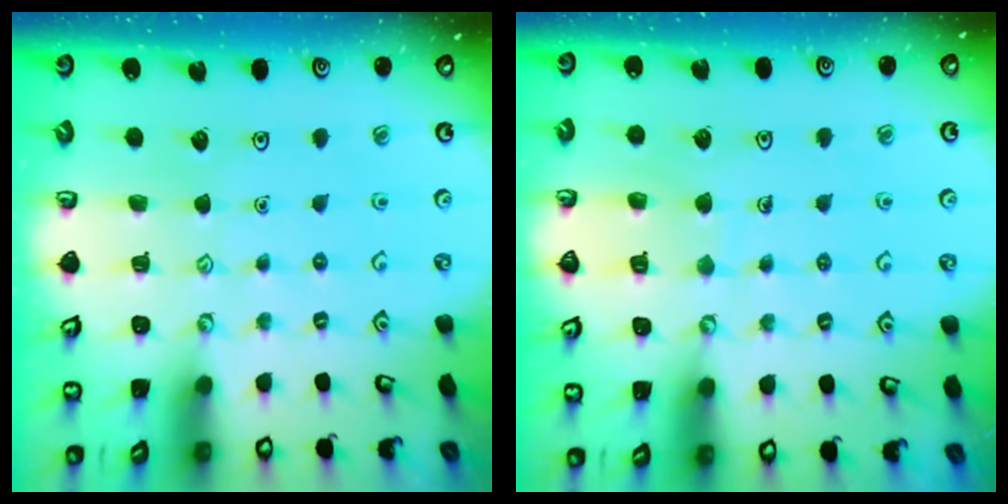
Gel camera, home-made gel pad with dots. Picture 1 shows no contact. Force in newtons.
{"total": 5.7, "press": 5.7, "slide": 0.5}